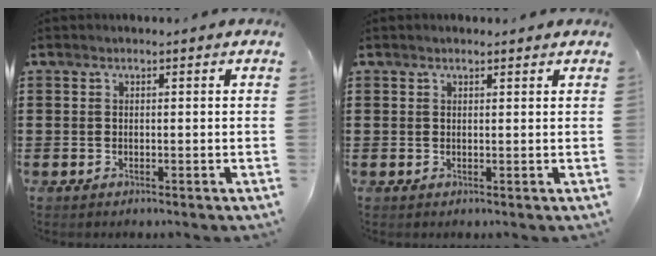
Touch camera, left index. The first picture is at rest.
{"total": 0.8, "force": [0.7, 0.2, 0.4], "torque": [-0.008, 0.001, 0.013]}